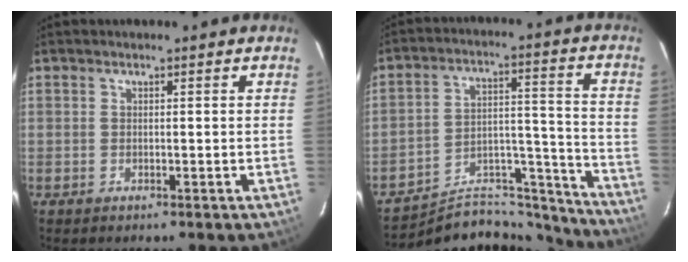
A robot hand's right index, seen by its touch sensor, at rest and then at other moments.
{"total": 17.5, "force": [-16.9, 4.3, 0.9], "torque": [-0.003, 0.075, -0.249]}